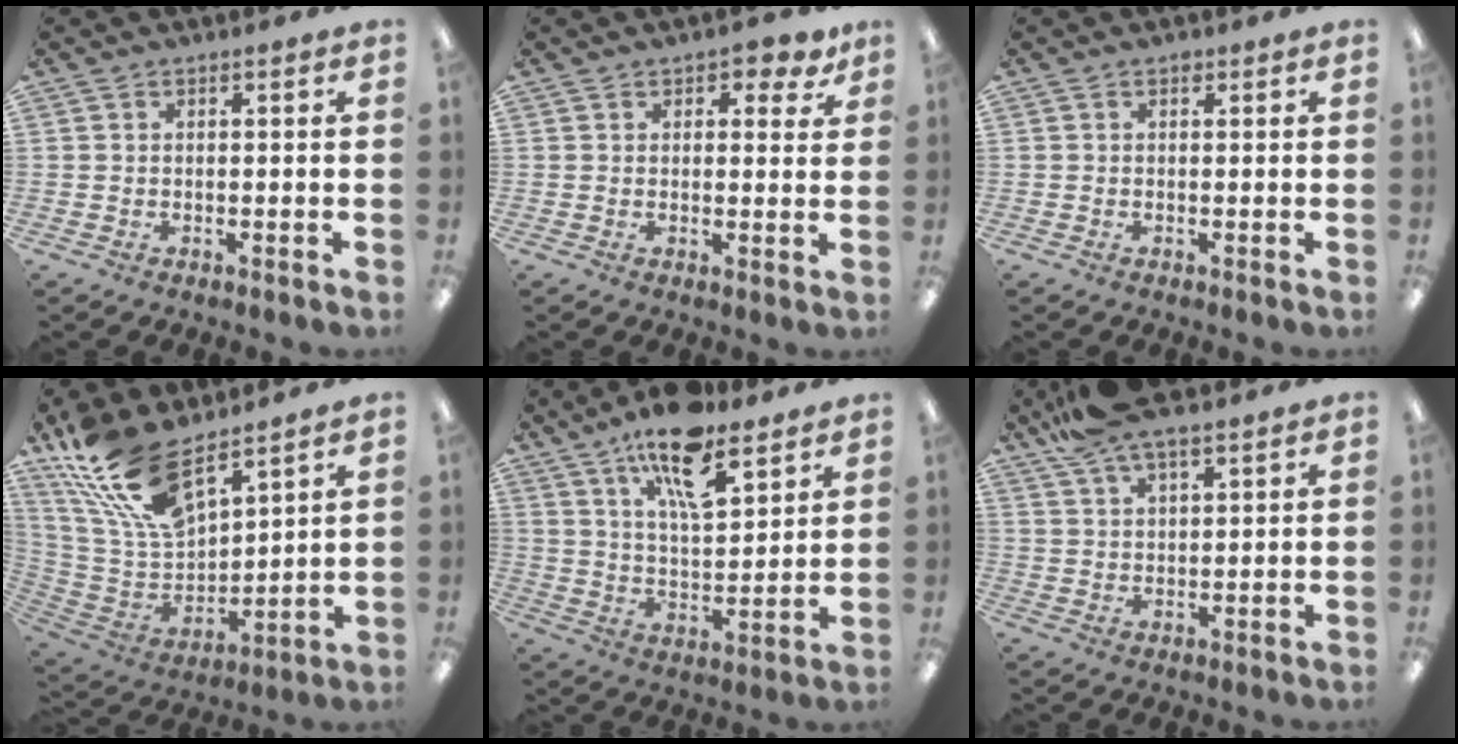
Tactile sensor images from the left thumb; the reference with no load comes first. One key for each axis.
{"total": 4.1, "fx": 2.6, "fy": 2.3, "fz": 2.1, "tx": -0.015, "ty": -0.005, "tz": 0.041}
{"total": 1.1, "fx": 0.7, "fy": 0.7, "fz": 0.6, "tx": -0.004, "ty": -0.001, "tz": 0.010}
{"total": 18.6, "fx": 13.0, "fy": 7.8, "fz": 10.8, "tx": -0.250, "ty": -0.063, "tz": 0.239}
{"total": 16.6, "fx": 11.2, "fy": 6.0, "fz": 10.6, "tx": -0.172, "ty": -0.053, "tz": 0.187}
{"total": 8.5, "fx": 7.0, "fy": 2.0, "fz": 4.4, "tx": -0.093, "ty": -0.030, "tz": 0.129}